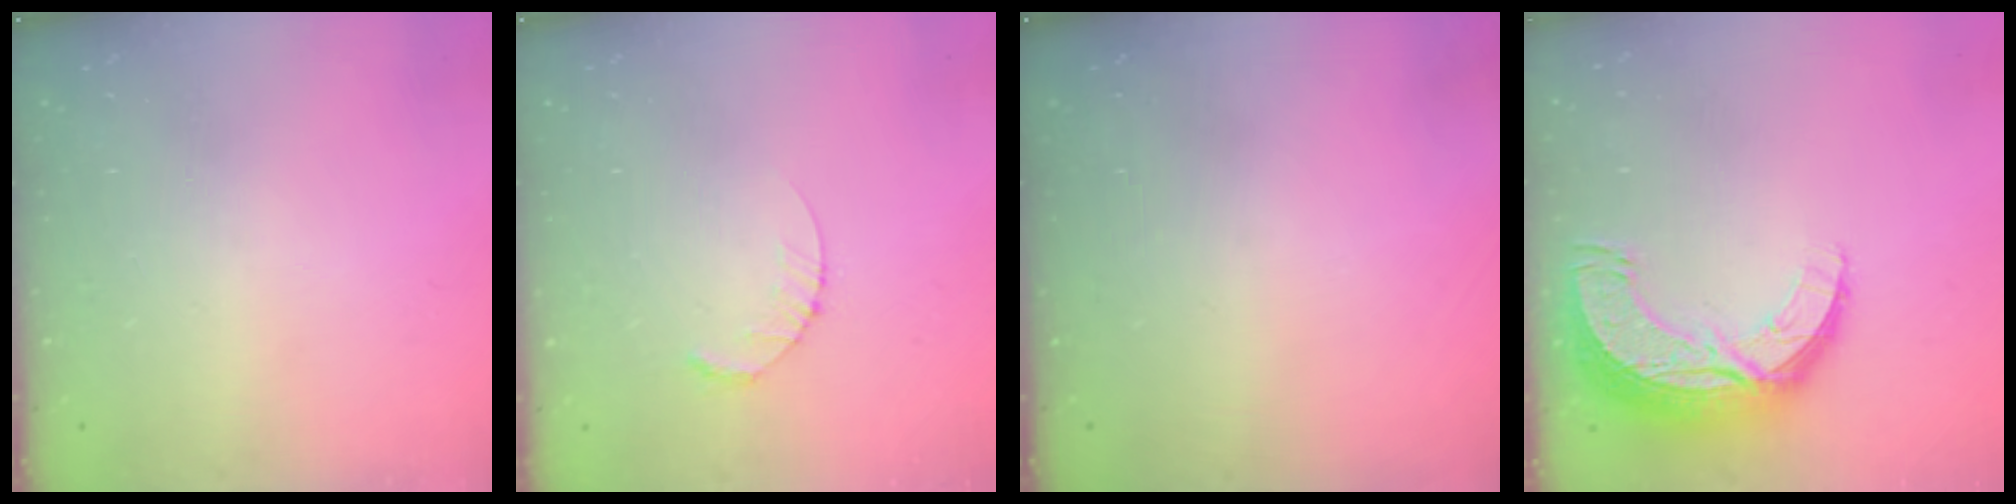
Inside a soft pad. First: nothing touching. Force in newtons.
{"total": 2.6, "press": 2.6, "slide": 0.4}
{"total": 0.0}
{"total": 12.7, "press": 12.6, "slide": 0.9}